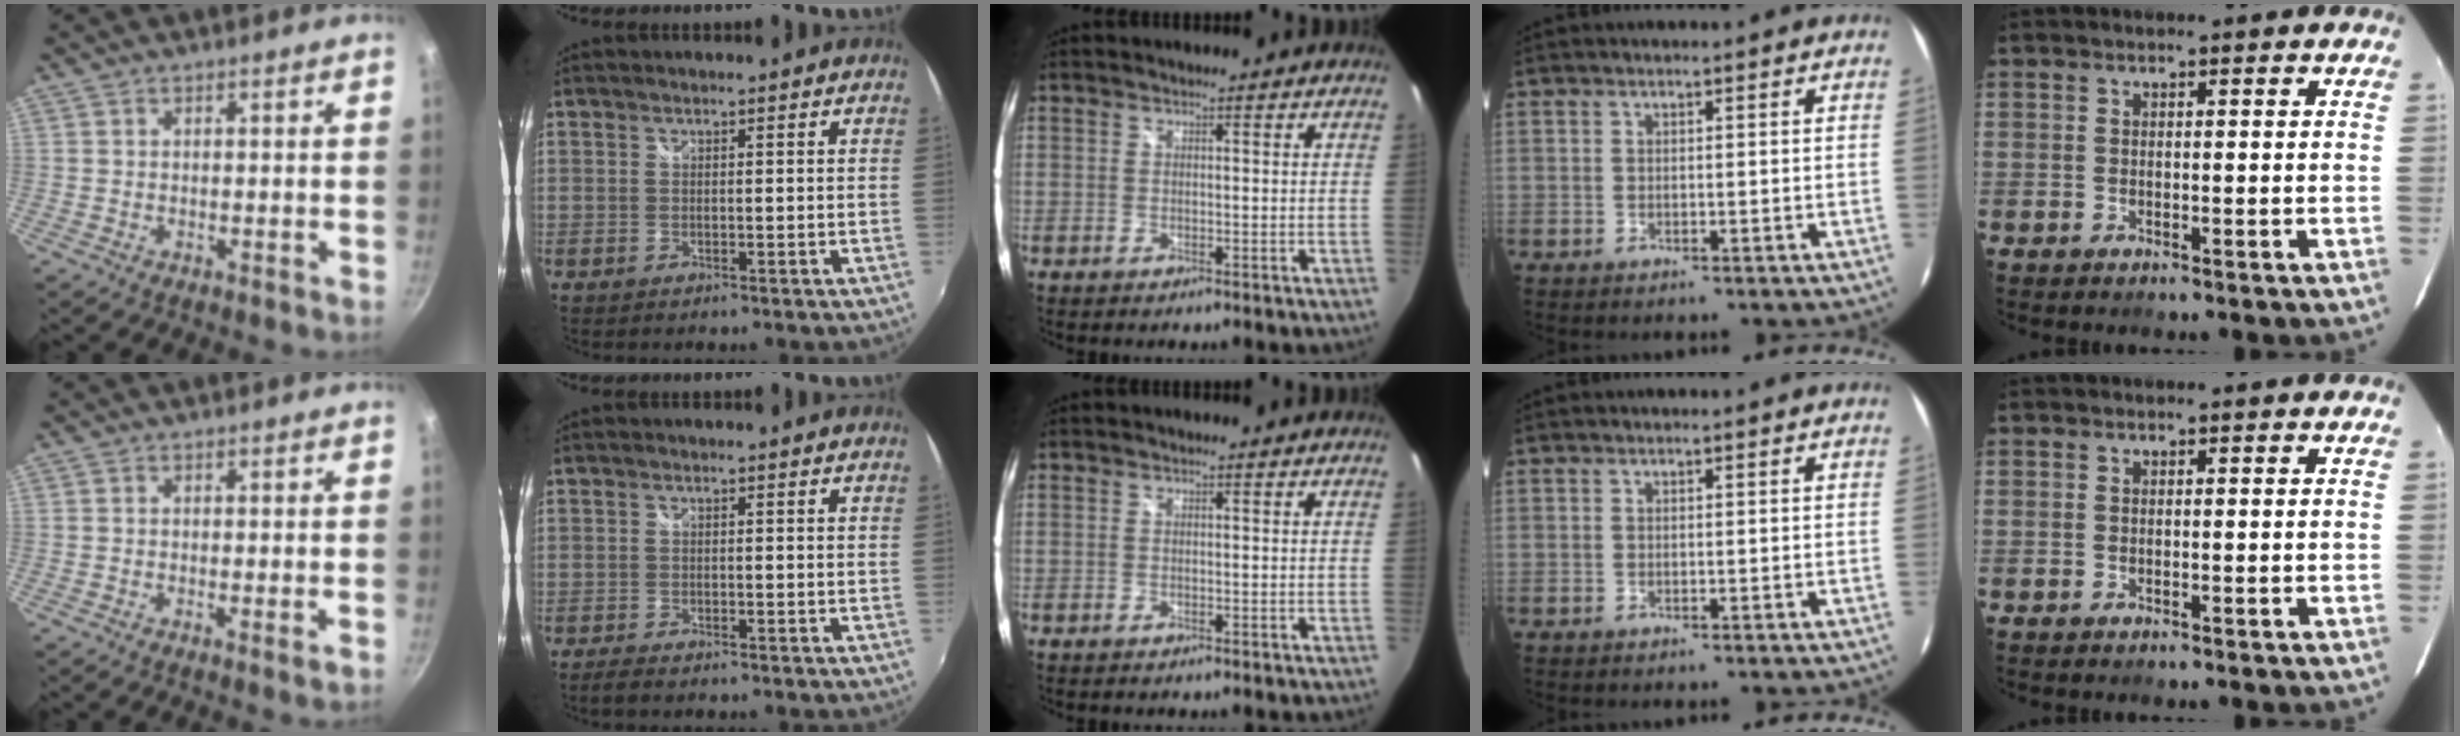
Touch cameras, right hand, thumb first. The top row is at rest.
{"thumb": {"total": 1.5, "force": [-0.4, 0.1, 1.4], "torque": [-0.028, -0.004, -0.010]}, "index": {"total": 2.6, "force": [-2.2, 0.6, 1.3], "torque": [-0.033, -0.010, -0.042]}}